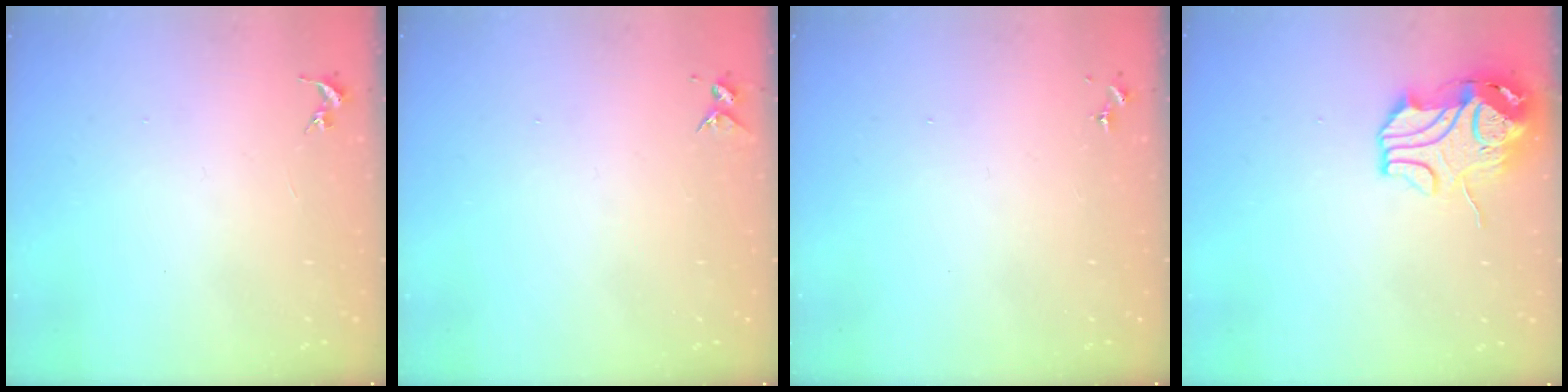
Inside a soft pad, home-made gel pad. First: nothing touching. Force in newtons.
{"total": 4.1, "press": 4.1, "slide": 0.5}
{"total": 0.0}
{"total": 11.8, "press": 11.7, "slide": 1.5}